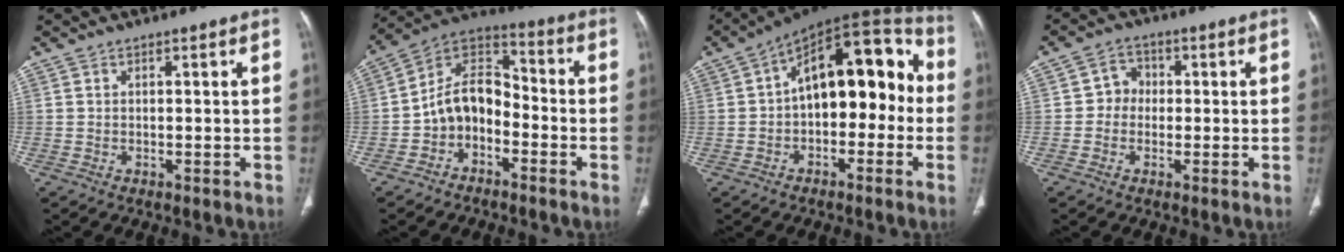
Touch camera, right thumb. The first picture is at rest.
{"total": 10.6, "force": [-3.6, 7.6, 6.6], "torque": [-0.093, 0.067, -0.078]}
{"total": 18.4, "force": [-0.5, 10.3, 15.2], "torque": [-0.179, 0.058, -0.018]}
{"total": 3.9, "force": [-0.4, 3.5, 1.5], "torque": [0.001, 0.013, -0.017]}